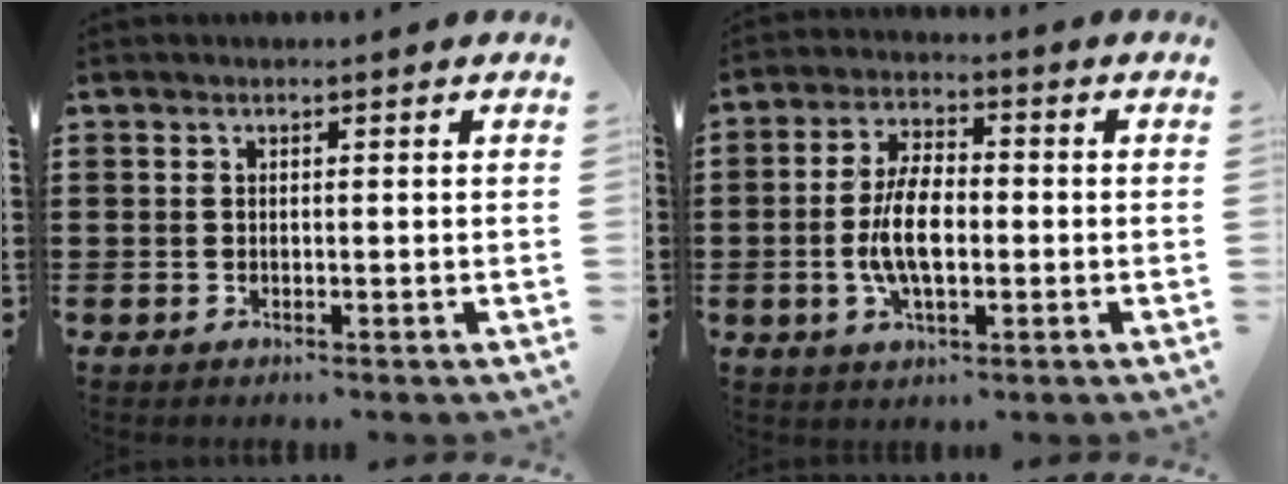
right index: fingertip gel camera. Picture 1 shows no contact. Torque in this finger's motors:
{"motor_torque": [2.14, 0.00, 0.99, 0.21]}